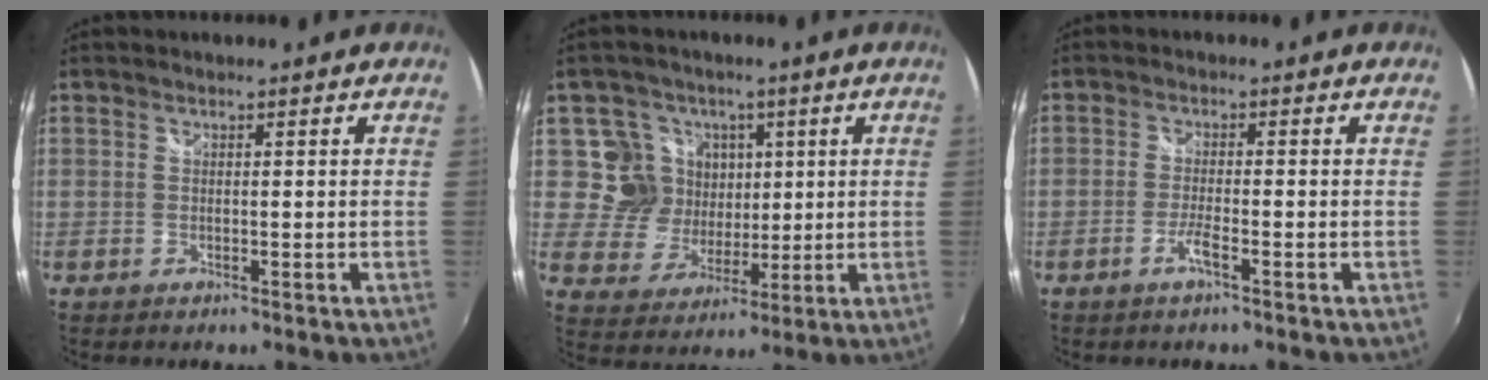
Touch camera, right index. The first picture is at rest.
{"total": 9.5, "force": [2.9, 8.9, 1.6], "torque": [-0.050, 0.008, 0.052]}
{"total": 2.7, "force": [-1.5, 0.0, 2.2], "torque": [-0.052, -0.002, -0.034]}